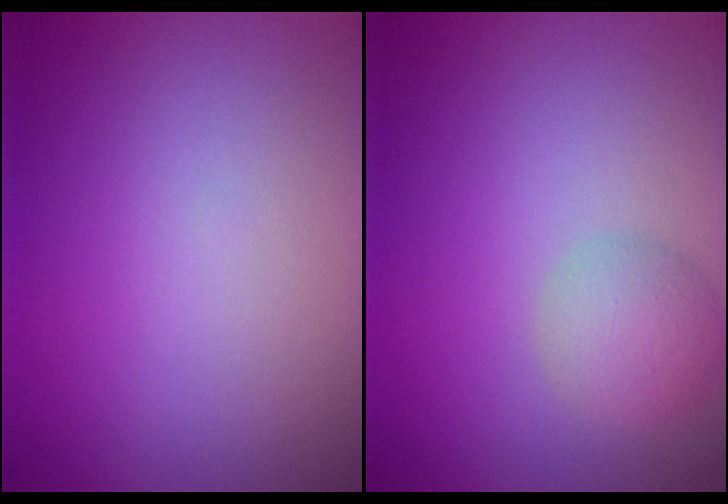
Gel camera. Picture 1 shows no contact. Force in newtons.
{"total": 2.7, "press": 2.7, "slide": 0.1}